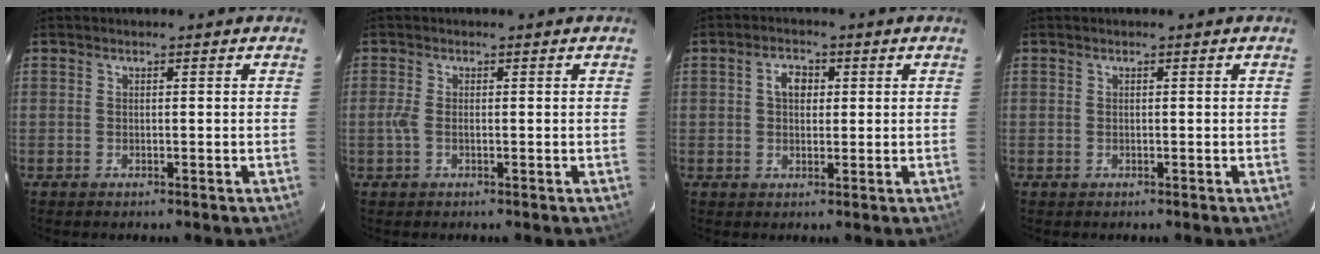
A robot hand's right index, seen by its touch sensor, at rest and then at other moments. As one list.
[{"total": 1.9, "force": [-0.3, 0.4, 1.8], "torque": [-0.040, -0.002, -0.008]}, {"total": 3.6, "force": [0.7, 2.6, 2.4], "torque": [-0.039, 0.013, 0.012]}, {"total": 0.0}]